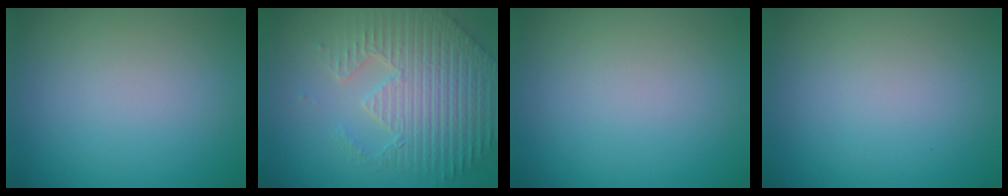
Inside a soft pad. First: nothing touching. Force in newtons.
{"total": 6.6, "press": 5.3, "slide": 4.0}
{"total": 0.0}
{"total": 0.0}